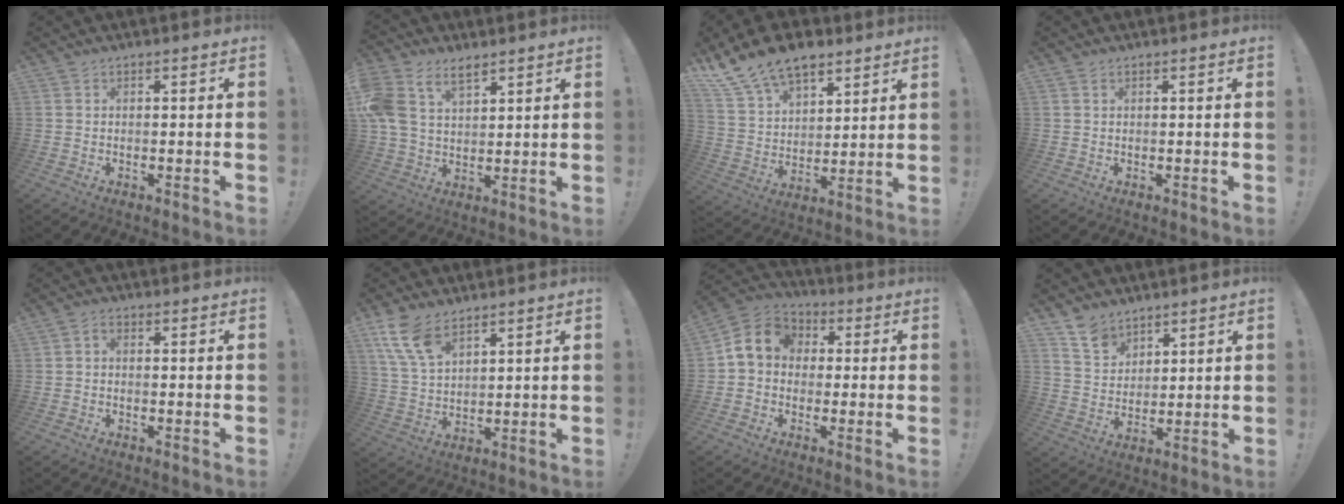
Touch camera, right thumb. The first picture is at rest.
{"total": 11.9, "force": [6.7, 7.4, 6.6], "torque": [-0.149, -0.022, 0.133]}
{"total": 15.1, "force": [11.0, 8.0, 6.6], "torque": [-0.128, -0.071, 0.208]}
{"total": 0.5, "force": [0.3, 0.3, 0.3], "torque": [-0.003, -0.003, 0.006]}
{"total": 1.5, "force": [-0.7, 0.9, 1.0], "torque": [-0.017, 0.005, -0.013]}
{"total": 10.1, "force": [6.6, 5.1, 5.8], "torque": [-0.122, -0.025, 0.128]}
{"total": 9.8, "force": [1.3, 8.1, 5.2], "torque": [-0.084, 0.016, 0.031]}
{"total": 8.0, "force": [6.5, 4.5, 1.7], "torque": [-0.038, -0.044, 0.126]}